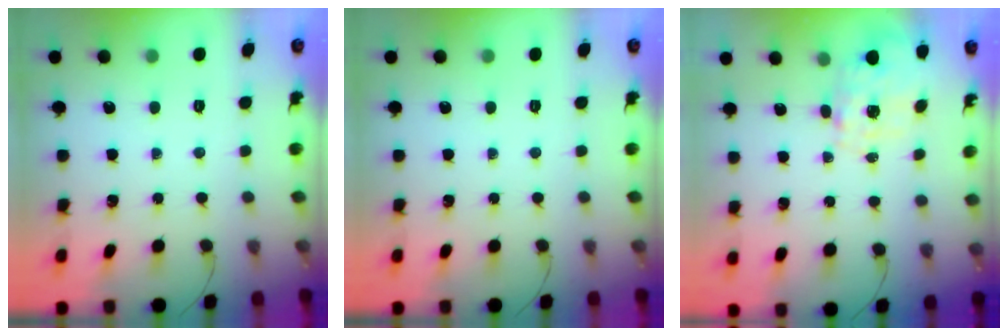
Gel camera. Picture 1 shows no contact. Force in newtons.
{"total": 0.0}
{"total": 8.1, "press": 8.1, "slide": 0.7}